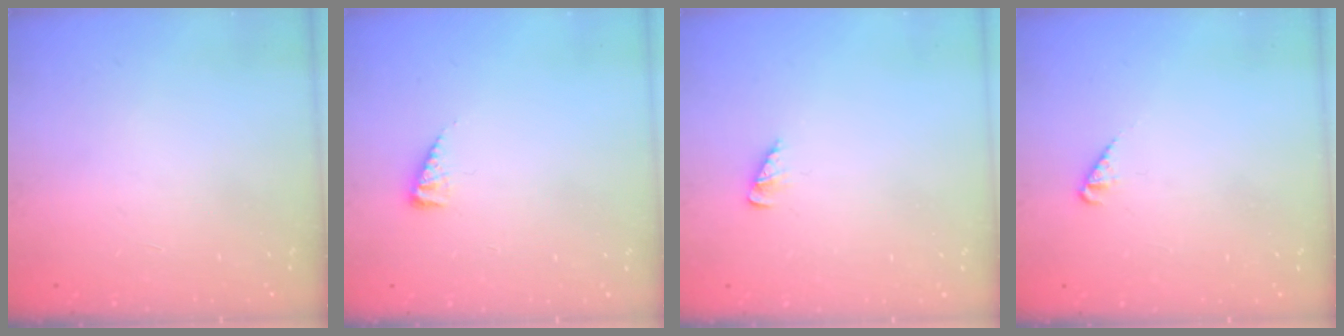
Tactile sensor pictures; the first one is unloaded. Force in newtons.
{"total": 3.8, "press": 3.8, "slide": 0.5}
{"total": 2.1, "press": 2.1, "slide": 0.3}
{"total": 1.8, "press": 1.8, "slide": 0.3}